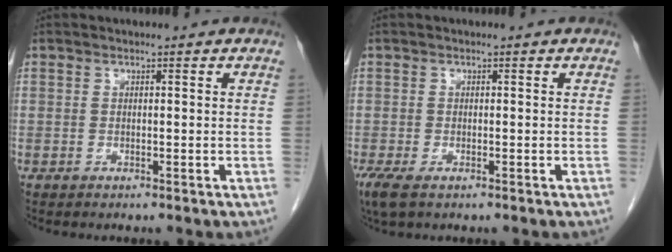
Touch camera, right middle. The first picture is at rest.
{"total": 3.6, "force": [-2.2, 1.4, 2.6], "torque": [-0.058, -0.013, -0.037]}